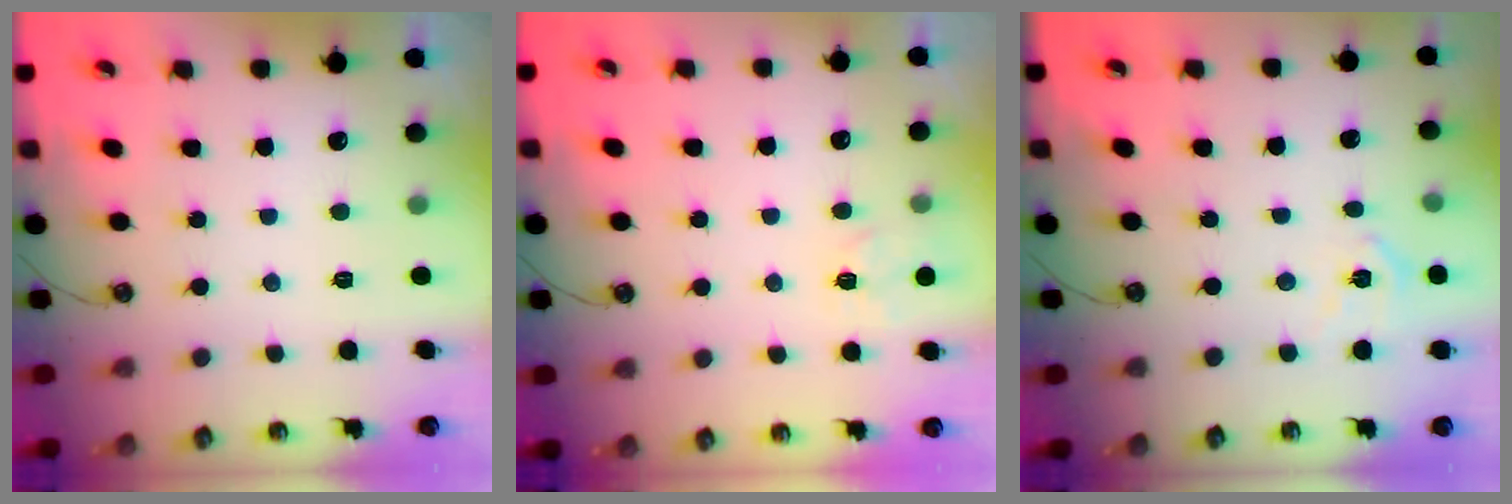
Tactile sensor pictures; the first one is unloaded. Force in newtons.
{"total": 4.2, "press": 4.1, "slide": 0.5}
{"total": 6.5, "press": 6.4, "slide": 0.7}